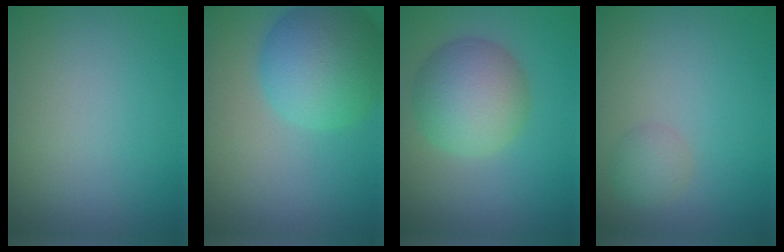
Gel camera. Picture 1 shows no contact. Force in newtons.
{"total": 7.9, "press": 7.9, "slide": 0.2}
{"total": 6.2, "press": 6.2, "slide": 0.2}
{"total": 1.6, "press": 1.6, "slide": 0.1}